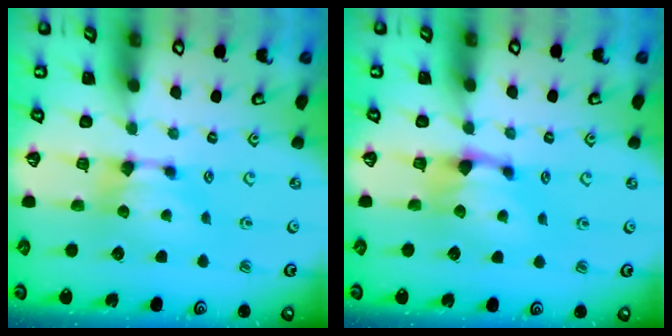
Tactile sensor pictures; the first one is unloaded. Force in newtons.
{"total": 1.1, "press": 0.4, "slide": 1.0}